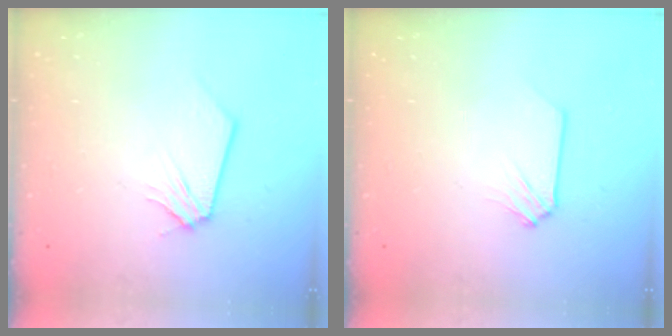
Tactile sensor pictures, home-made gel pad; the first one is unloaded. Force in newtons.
{"total": 0.0}